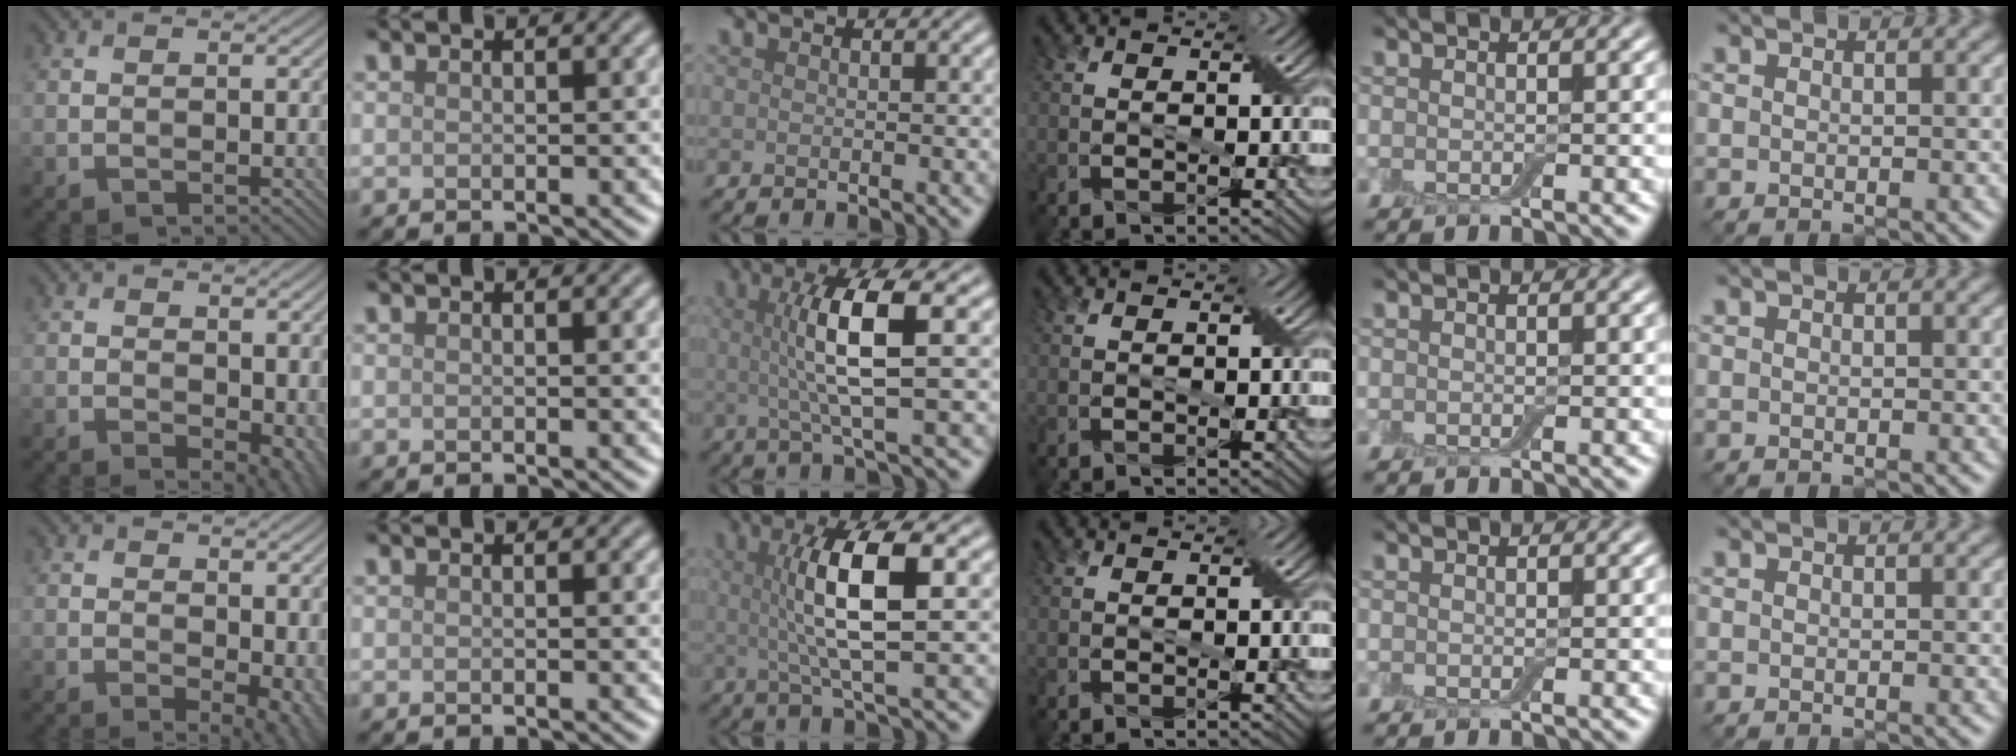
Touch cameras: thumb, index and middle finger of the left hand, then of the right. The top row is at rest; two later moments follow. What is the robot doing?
{"motion": "pour", "object": "bottle"}